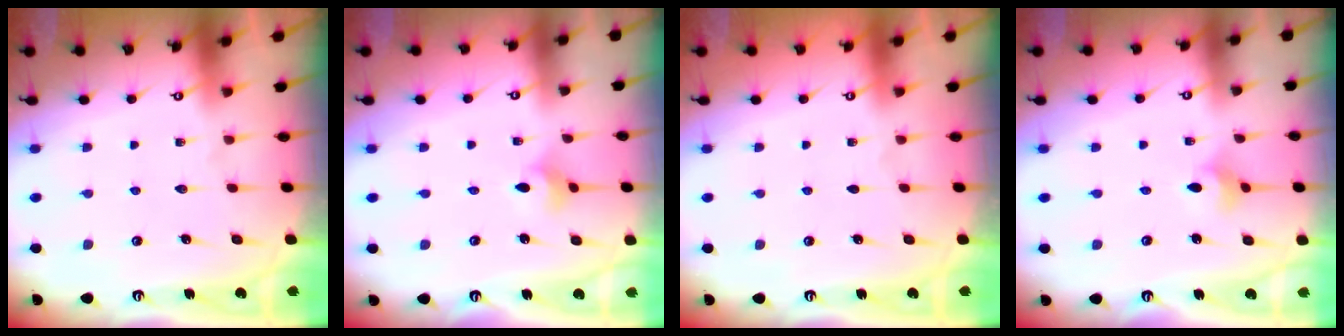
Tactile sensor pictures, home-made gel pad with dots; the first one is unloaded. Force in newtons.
{"total": 3.2, "press": 3.1, "slide": 0.6}
{"total": 0.0}
{"total": 3.2, "press": 3.1, "slide": 0.6}